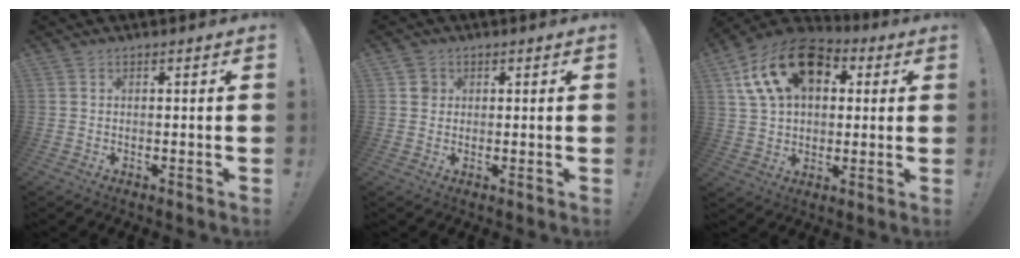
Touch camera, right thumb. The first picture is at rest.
{"total": 2.7, "force": [0.8, 2.5, 0.5], "torque": [-0.006, 0.004, 0.013]}
{"total": 19.2, "force": [7.5, 12.7, 12.2], "torque": [-0.210, -0.020, 0.137]}